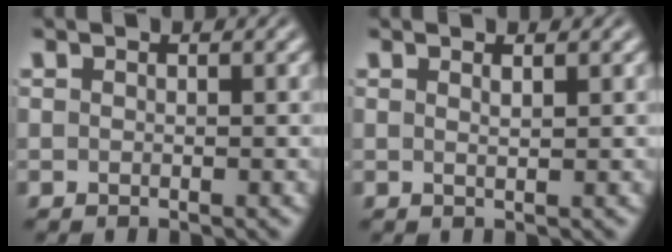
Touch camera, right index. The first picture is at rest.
{"total": 1.2, "force": [0.4, -1.0, 0.4], "torque": [-0.004, -0.007, 0.015]}